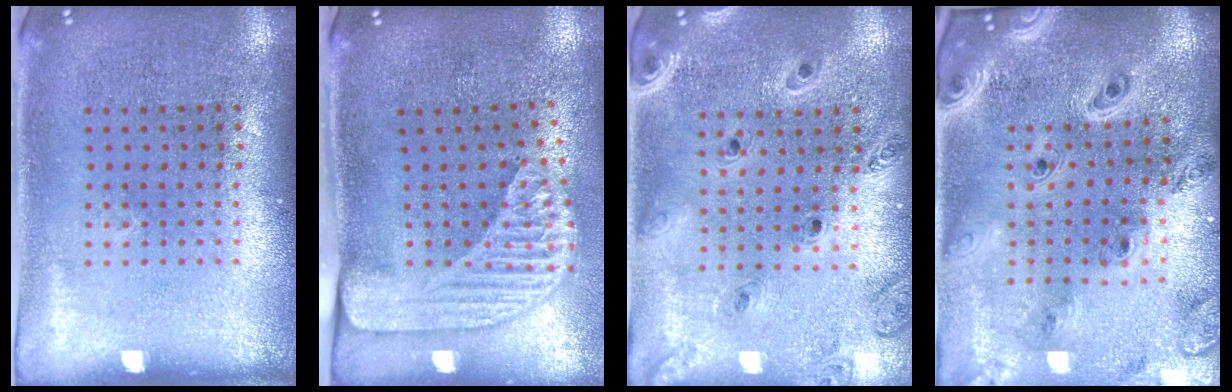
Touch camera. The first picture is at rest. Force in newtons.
{"total": 2.3, "press": 1.7, "slide": 1.5}
{"total": 1.4, "press": 1.4, "slide": 0.1}
{"total": 2.8, "press": 2.4, "slide": 1.4}